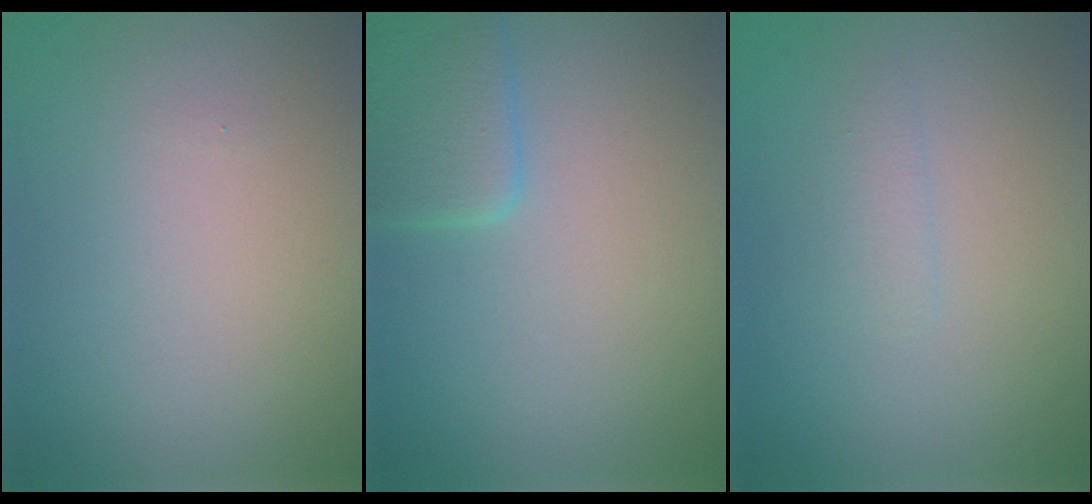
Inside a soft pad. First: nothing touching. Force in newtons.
{"total": 3.5, "press": 3.5, "slide": 0.2}
{"total": 1.0, "press": 1.0, "slide": 0.1}